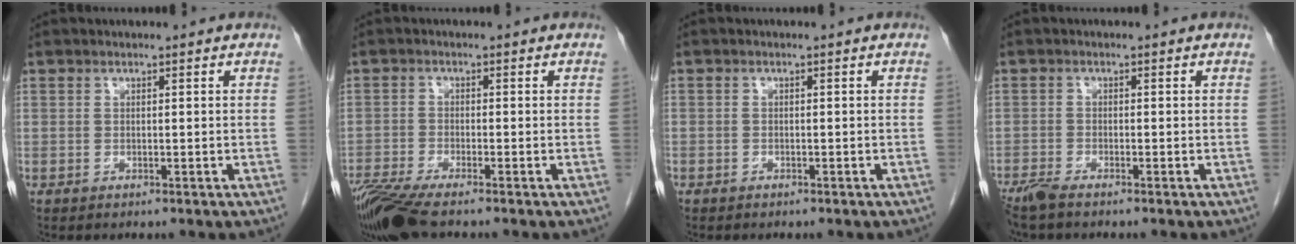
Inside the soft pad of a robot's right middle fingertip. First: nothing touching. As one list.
[{"total": 7.8, "force": [-6.3, 0.4, 4.5], "torque": [-0.087, -0.021, -0.116]}, {"total": 0.9, "force": [-0.7, 0.5, 0.1], "torque": [-0.006, 0.002, -0.011]}, {"total": 2.8, "force": [-2.4, 0.1, 1.5], "torque": [-0.035, -0.008, -0.050]}]